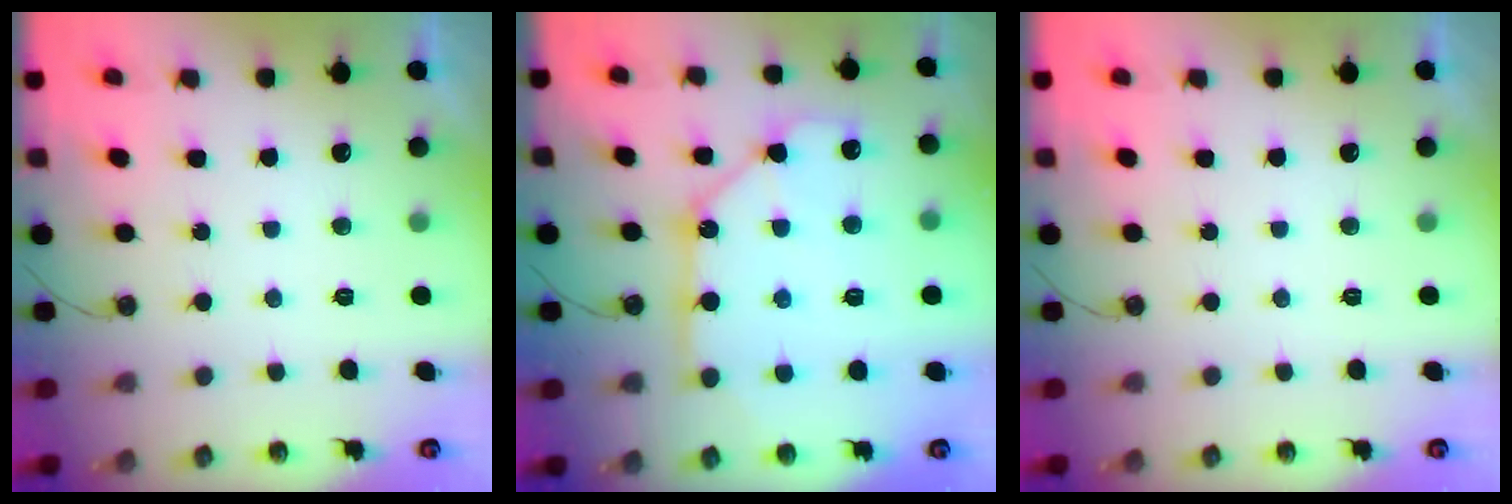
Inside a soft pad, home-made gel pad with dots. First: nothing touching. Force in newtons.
{"total": 12.4, "press": 12.3, "slide": 1.7}
{"total": 0.0}